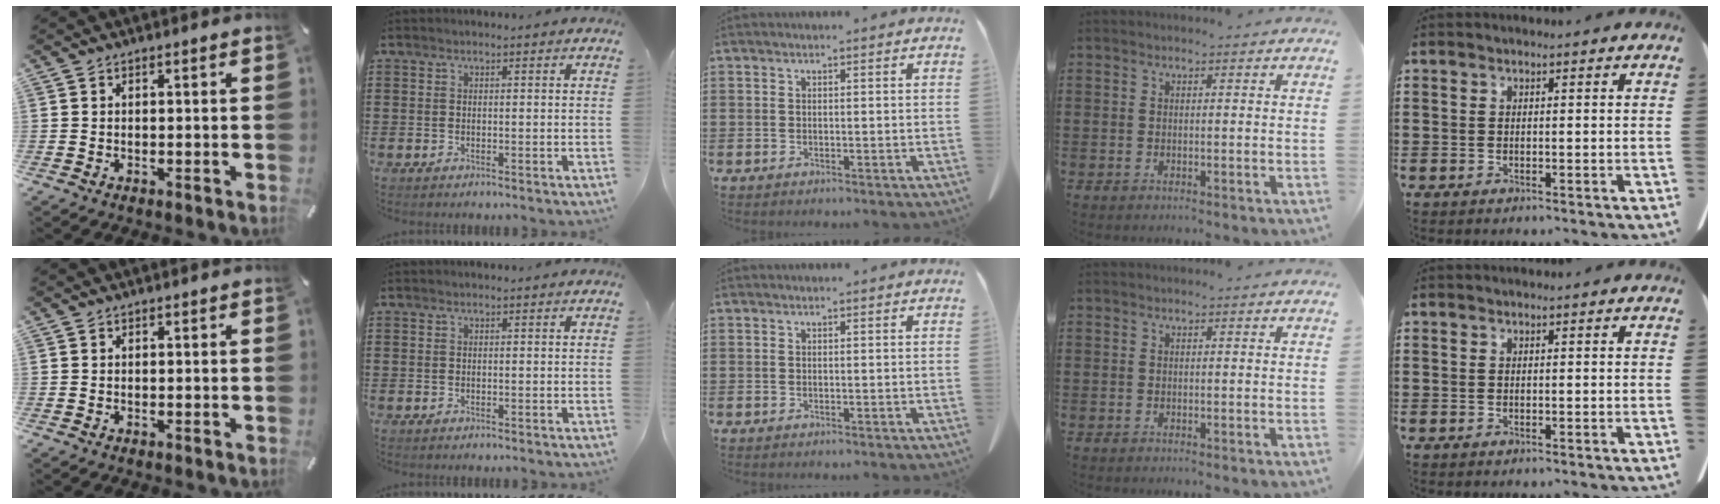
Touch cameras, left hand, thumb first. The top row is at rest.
{}